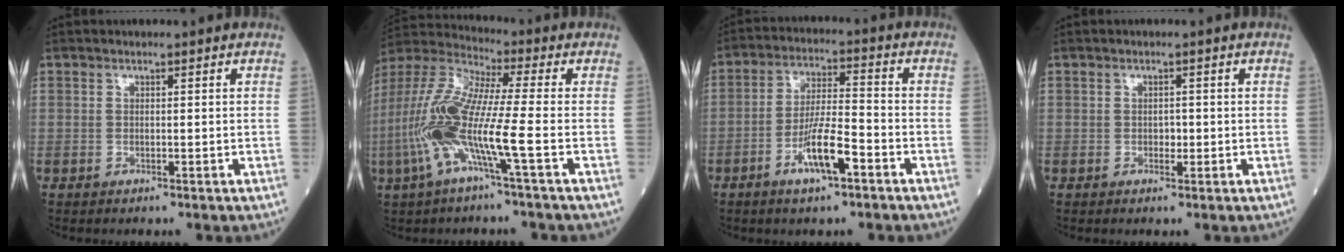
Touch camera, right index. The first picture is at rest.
{"total": 14.1, "force": [-4.1, 0.3, 13.5], "torque": [-0.297, -0.002, -0.091]}
{"total": 8.4, "force": [-4.1, 1.3, 7.2], "torque": [-0.138, -0.002, -0.075]}
{"total": 1.1, "force": [-0.2, 0.8, 0.7], "torque": [-0.007, 0.002, -0.001]}